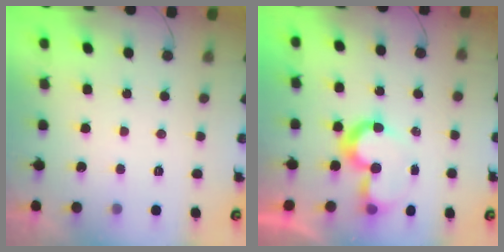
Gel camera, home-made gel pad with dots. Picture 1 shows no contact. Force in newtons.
{"total": 8.7, "press": 8.7, "slide": 0.1}